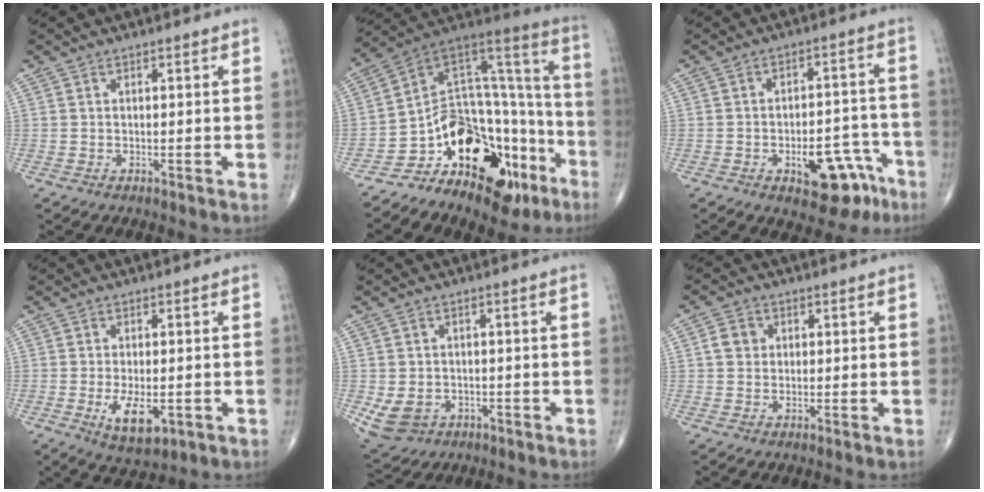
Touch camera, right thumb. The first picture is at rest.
{"total": 24.8, "force": [-13.1, 13.7, 16.0], "torque": [-0.168, 0.125, -0.199]}
{"total": 12.2, "force": [-6.2, 6.1, 8.6], "torque": [-0.084, 0.051, -0.074]}
{"total": 6.8, "force": [-1.8, 3.3, 5.7], "torque": [-0.093, -0.012, -0.022]}
{"total": 6.5, "force": [-1.7, 5.4, 3.2], "torque": [-0.058, 0.007, -0.014]}
{"total": 3.4, "force": [0.6, 3.0, 1.5], "torque": [-0.017, 0.004, 0.007]}